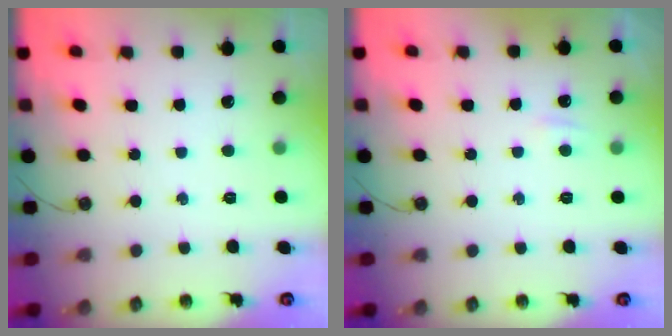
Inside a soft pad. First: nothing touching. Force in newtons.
{"total": 2.8, "press": 2.8, "slide": 0.5}